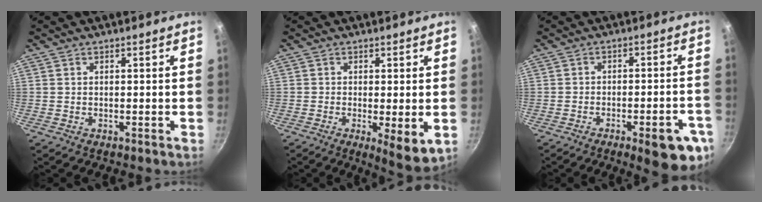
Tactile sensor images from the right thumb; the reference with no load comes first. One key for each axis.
{"total": 6.8, "fx": -1.2, "fy": 1.9, "fz": 6.4, "tx": -0.088, "ty": -0.018, "tz": -0.011}
{"total": 12.1, "fx": -5.6, "fy": 3.8, "fz": 10.0, "tx": -0.095, "ty": 0.027, "tz": -0.065}